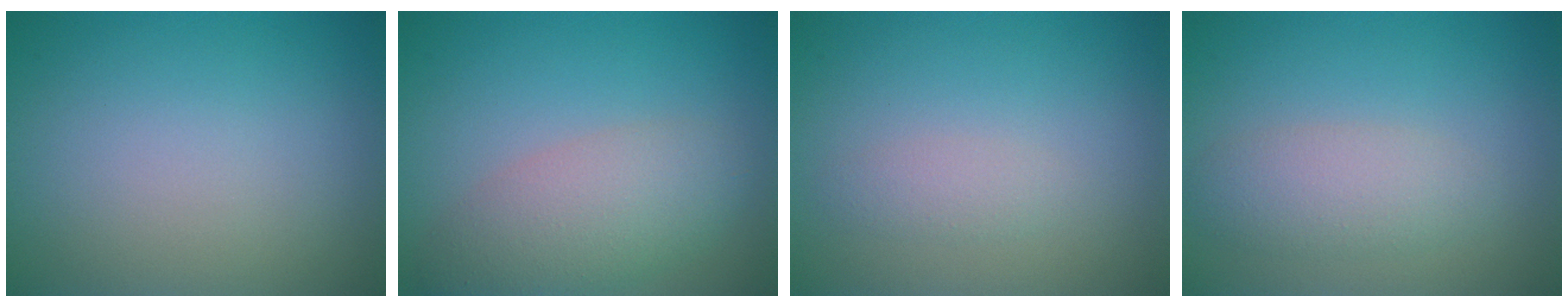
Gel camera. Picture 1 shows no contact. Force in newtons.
{"total": 4.7, "press": 4.7, "slide": 0.3}
{"total": 1.1, "press": 1.1, "slide": 0.0}
{"total": 2.9, "press": 2.9, "slide": 0.1}